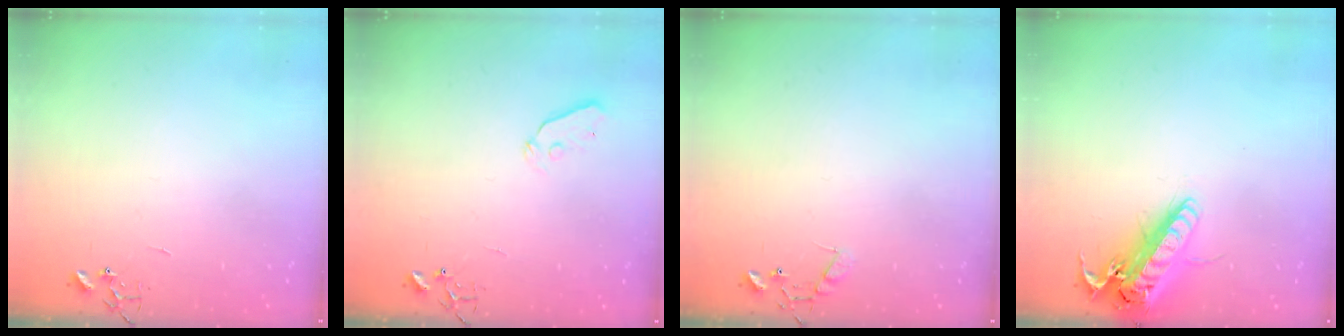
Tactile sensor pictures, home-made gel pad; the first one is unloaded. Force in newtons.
{"total": 4.5, "press": 4.4, "slide": 0.7}
{"total": 6.8, "press": 6.8, "slide": 0.5}
{"total": 19.1, "press": 18.8, "slide": 3.3}